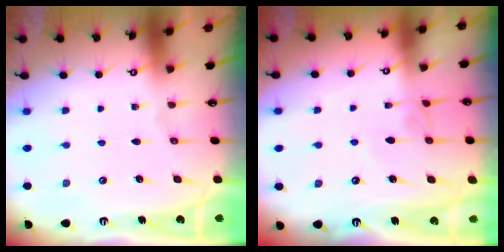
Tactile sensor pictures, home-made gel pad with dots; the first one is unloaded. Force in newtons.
{"total": 1.0, "press": 1.0, "slide": 0.2}